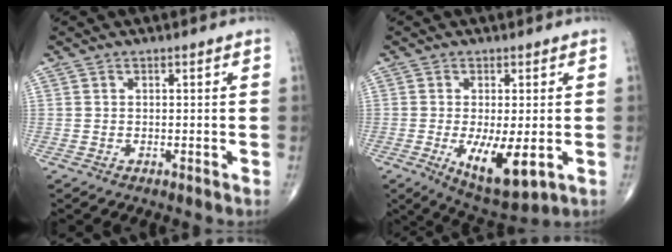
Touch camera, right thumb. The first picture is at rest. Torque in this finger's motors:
{"motor_torque": [0.38, 0.80, 0.03, -0.13, 0.27]}